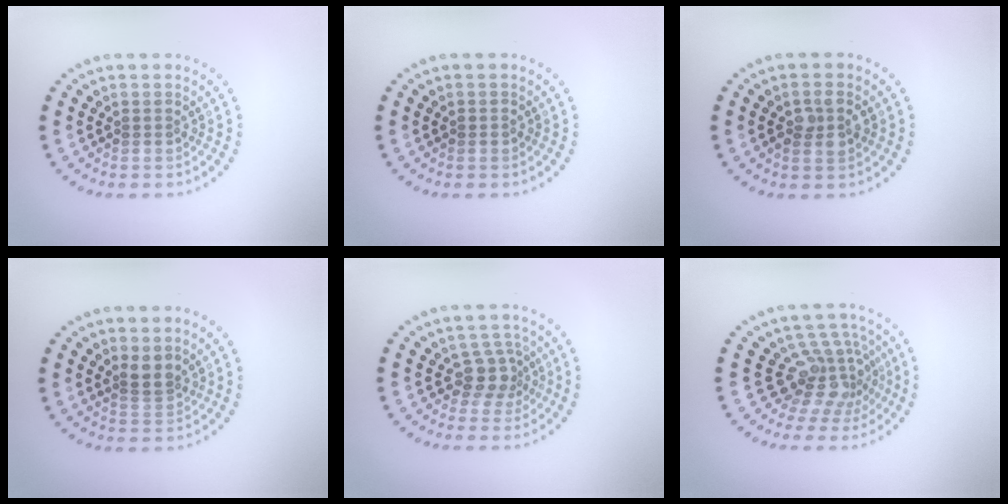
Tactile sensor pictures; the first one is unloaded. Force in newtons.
{"total": 0.7, "press": 0.7, "slide": 0.0}
{"total": 2.3, "press": 2.2, "slide": 0.3}
{"total": 2.0, "press": 1.6, "slide": 1.2}
{"total": 2.8, "press": 2.2, "slide": 1.7}
{"total": 4.6, "press": 3.2, "slide": 3.3}